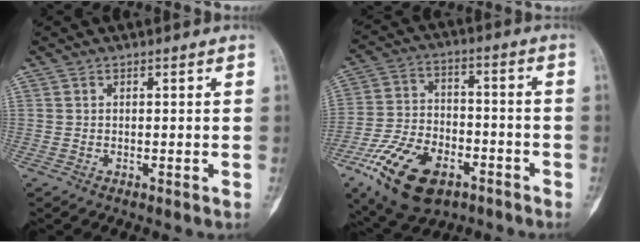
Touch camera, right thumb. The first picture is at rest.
{"total": 17.8, "force": [-9.4, 9.9, 11.4], "torque": [-0.206, 0.040, -0.160]}